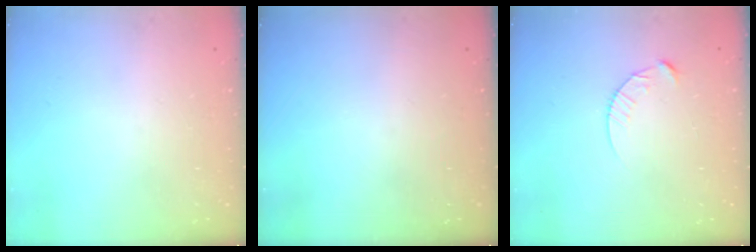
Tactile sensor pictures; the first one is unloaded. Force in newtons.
{"total": 0.0}
{"total": 4.3, "press": 4.3, "slide": 0.4}